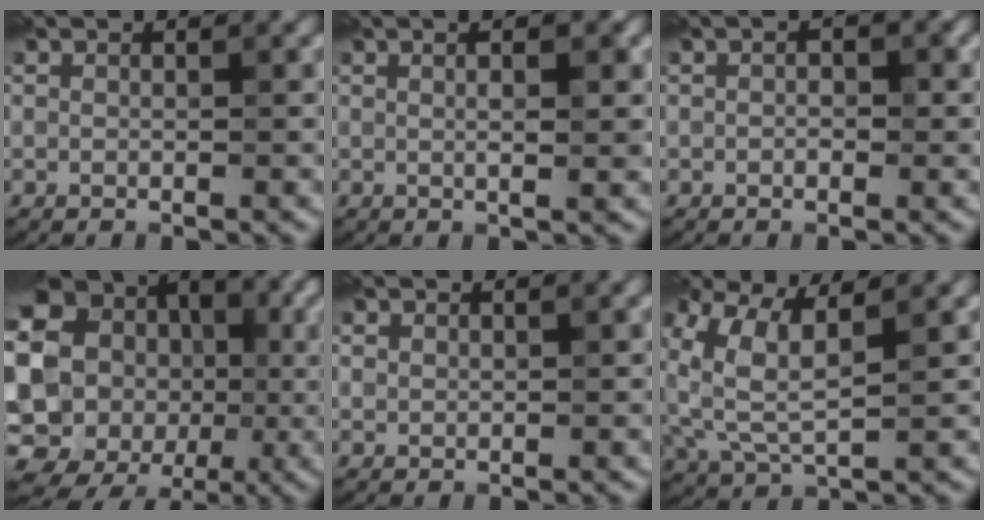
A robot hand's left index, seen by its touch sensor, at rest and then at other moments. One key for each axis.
{"total": 2.8, "fx": 0.7, "fy": 0.7, "fz": 2.6, "tx": -0.026, "ty": 0.000, "tz": 0.008}
{"total": 1.6, "fx": 0.1, "fy": 0.9, "fz": 1.3, "tx": -0.020, "ty": 0.004, "tz": -0.002}
{"total": 18.8, "fx": -0.5, "fy": 16.1, "fz": 9.7, "tx": -0.195, "ty": 0.030, "tz": -0.014}
{"total": 0.7, "fx": 0.4, "fy": 0.6, "fz": 0.2, "tx": -0.005, "ty": -0.005, "tz": 0.017}
{"total": 6.1, "fx": 1.6, "fy": 2.7, "fz": 5.2, "tx": -0.134, "ty": 0.007, "tz": 0.033}